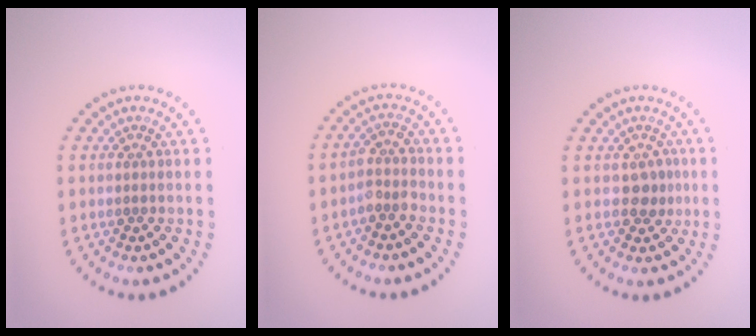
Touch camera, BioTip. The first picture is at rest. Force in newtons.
{"total": 1.8, "press": 1.5, "slide": 1.1}
{"total": 1.8, "press": 1.6, "slide": 0.9}